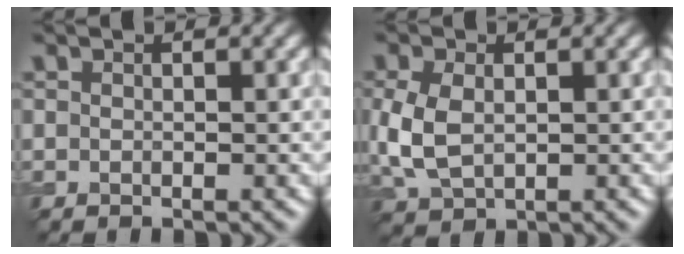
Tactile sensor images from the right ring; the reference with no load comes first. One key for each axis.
{"total": 4.5, "fx": 0.1, "fy": 3.0, "fz": 3.4, "tx": -0.092, "ty": -0.004, "tz": 0.006}